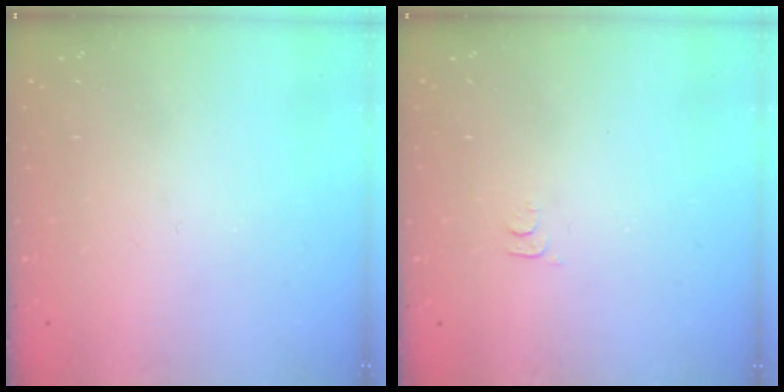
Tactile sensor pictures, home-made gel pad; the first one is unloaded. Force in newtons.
{"total": 3.4, "press": 3.4, "slide": 0.5}